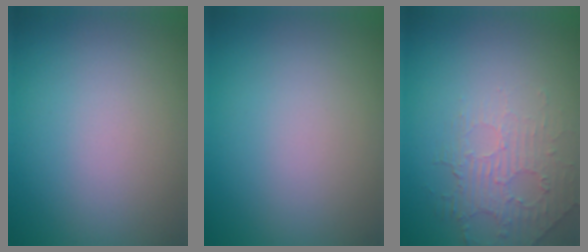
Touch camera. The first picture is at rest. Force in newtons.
{"total": 0.0}
{"total": 2.1, "press": 1.2, "slide": 1.7}